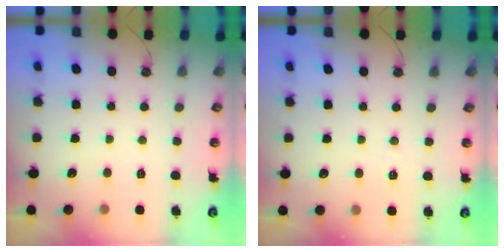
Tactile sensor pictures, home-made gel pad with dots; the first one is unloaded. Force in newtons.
{"total": 3.3, "press": 2.7, "slide": 1.9}